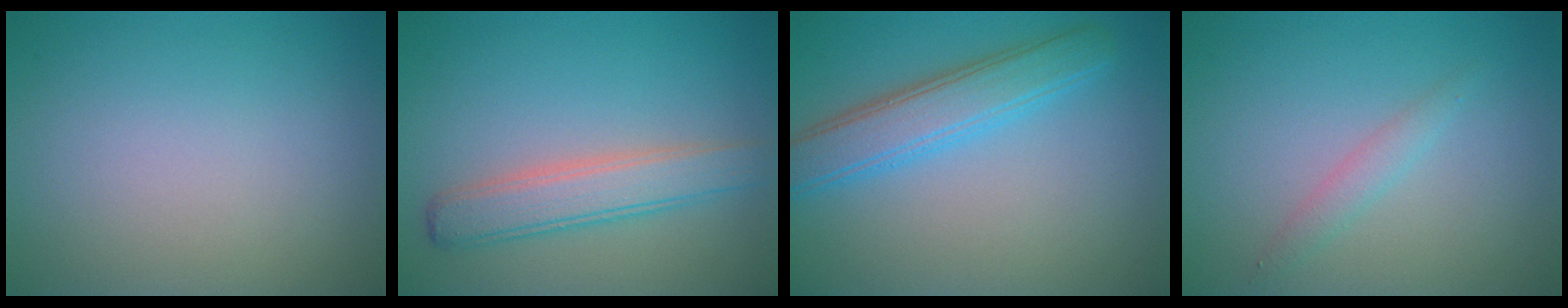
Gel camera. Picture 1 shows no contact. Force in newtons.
{"total": 3.9, "press": 3.9, "slide": 0.3}
{"total": 4.5, "press": 4.5, "slide": 0.2}
{"total": 1.4, "press": 1.4, "slide": 0.0}